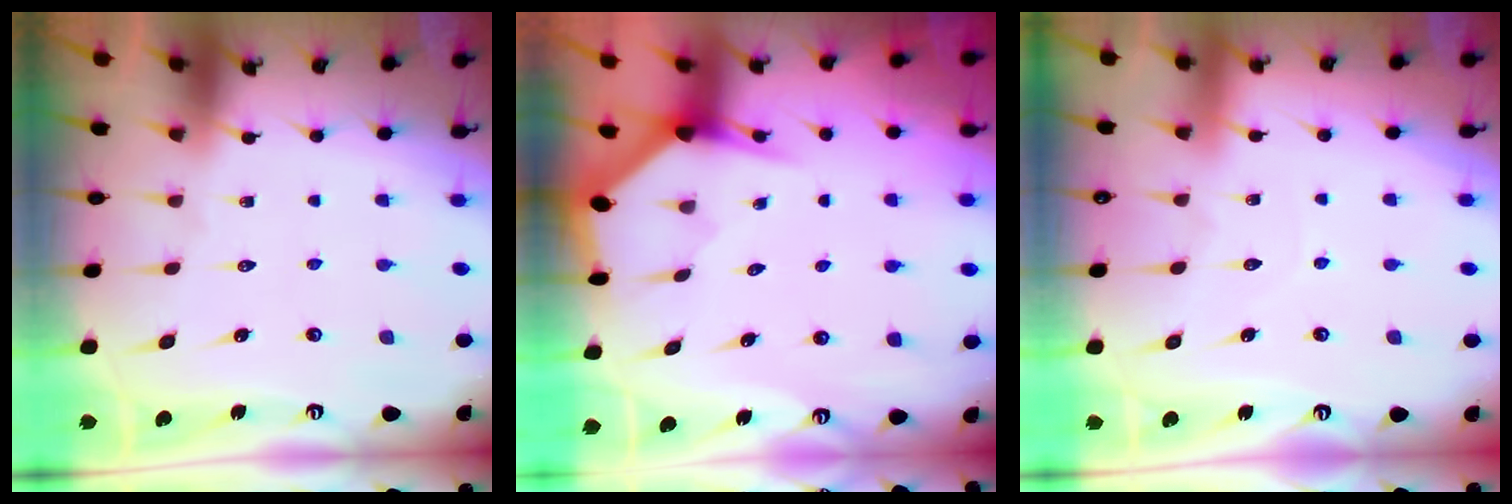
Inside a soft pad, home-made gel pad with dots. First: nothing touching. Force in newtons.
{"total": 4.7, "press": 4.6, "slide": 0.5}
{"total": 2.9, "press": 2.9, "slide": 0.3}